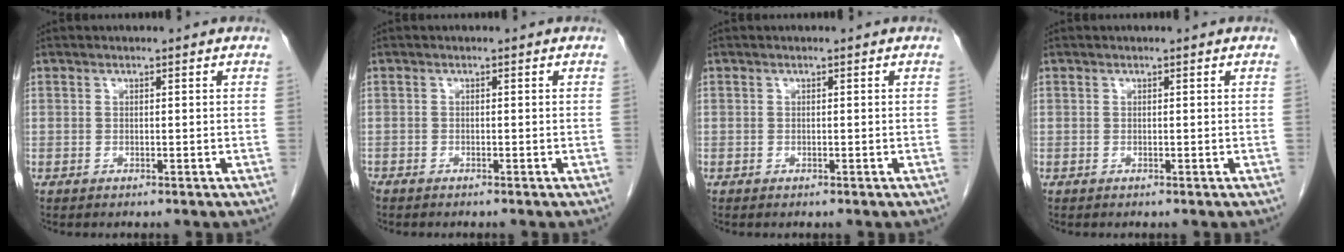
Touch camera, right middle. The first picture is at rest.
{"total": 0.8, "force": [-0.7, 0.2, 0.2], "torque": [-0.011, -0.002, -0.017]}
{"total": 0.0}
{"total": 0.0}